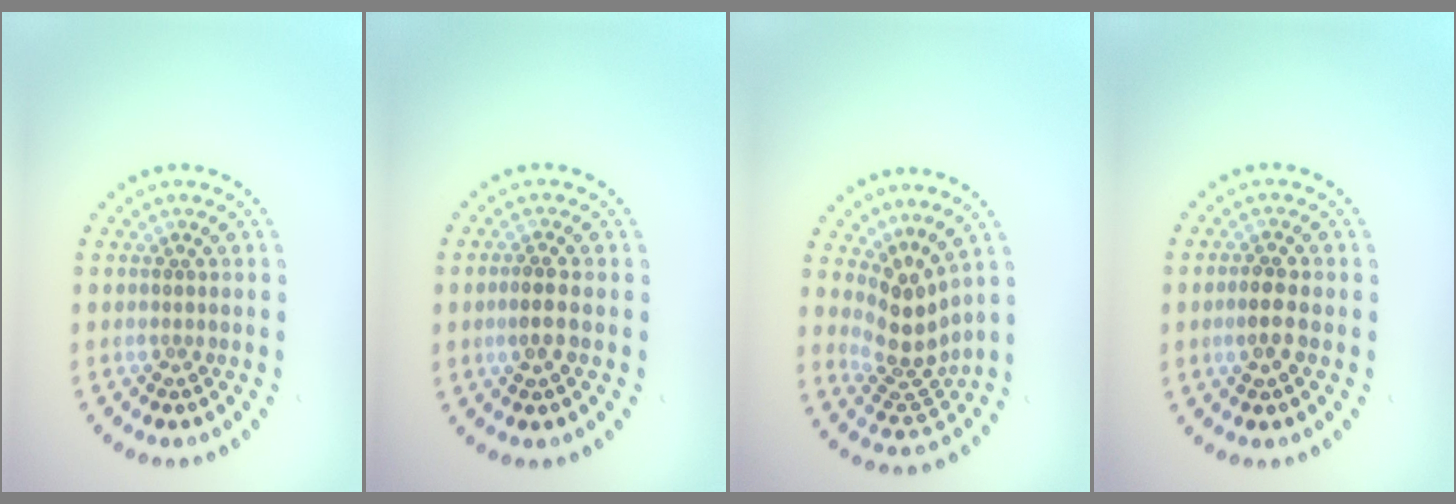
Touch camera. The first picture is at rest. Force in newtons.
{"total": 1.9, "press": 1.7, "slide": 0.7}
{"total": 3.8, "press": 2.7, "slide": 2.7}
{"total": 2.1, "press": 2.1, "slide": 0.4}